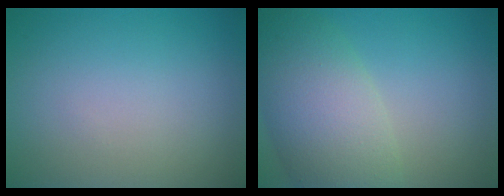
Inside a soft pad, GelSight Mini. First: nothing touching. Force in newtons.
{"total": 7.6, "press": 7.6, "slide": 0.7}